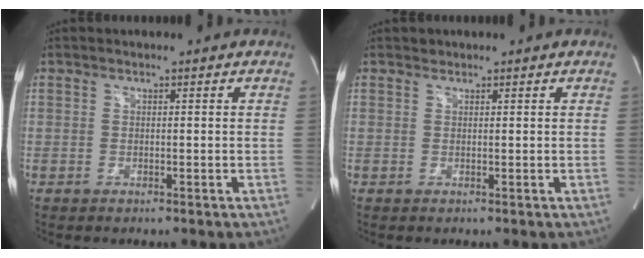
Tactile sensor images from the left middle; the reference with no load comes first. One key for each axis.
{"total": 0.5, "fx": 0.5, "fy": 0.2, "fz": -0.1, "tx": -0.003, "ty": -0.001, "tz": 0.007}